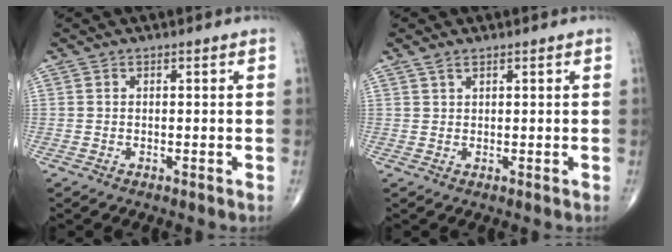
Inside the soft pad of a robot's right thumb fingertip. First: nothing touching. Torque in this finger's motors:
{"motor_torque": [0.26, -0.12, 0.26, 0.16, 0.01]}